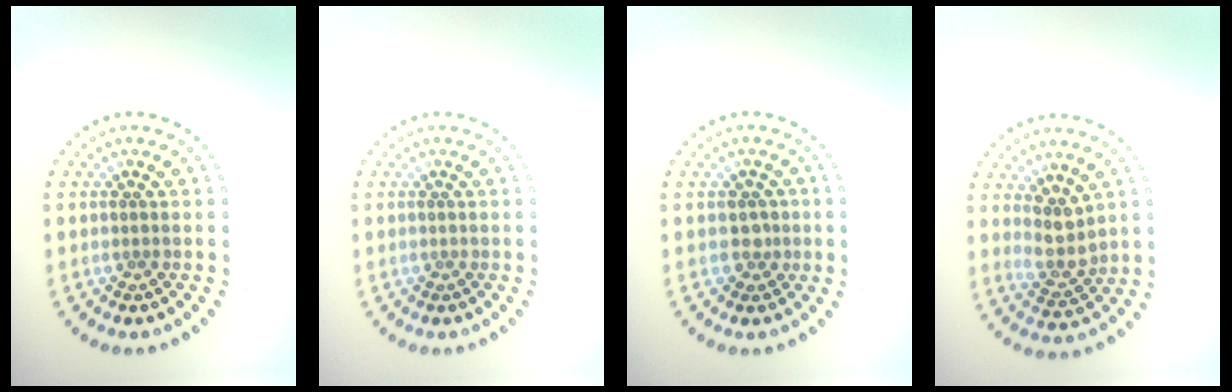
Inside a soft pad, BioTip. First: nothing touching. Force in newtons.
{"total": 0.0}
{"total": 1.5, "press": 1.3, "slide": 0.7}
{"total": 2.7, "press": 2.2, "slide": 1.5}